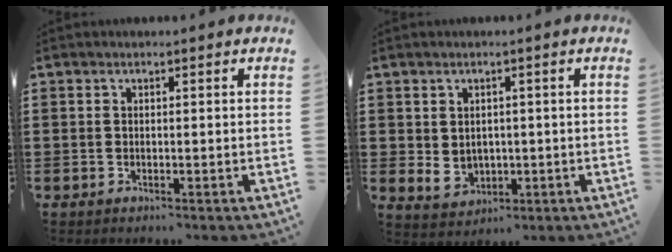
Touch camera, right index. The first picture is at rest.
{"total": 2.8, "force": [0.6, 2.4, 1.1], "torque": [-0.022, 0.004, 0.008]}